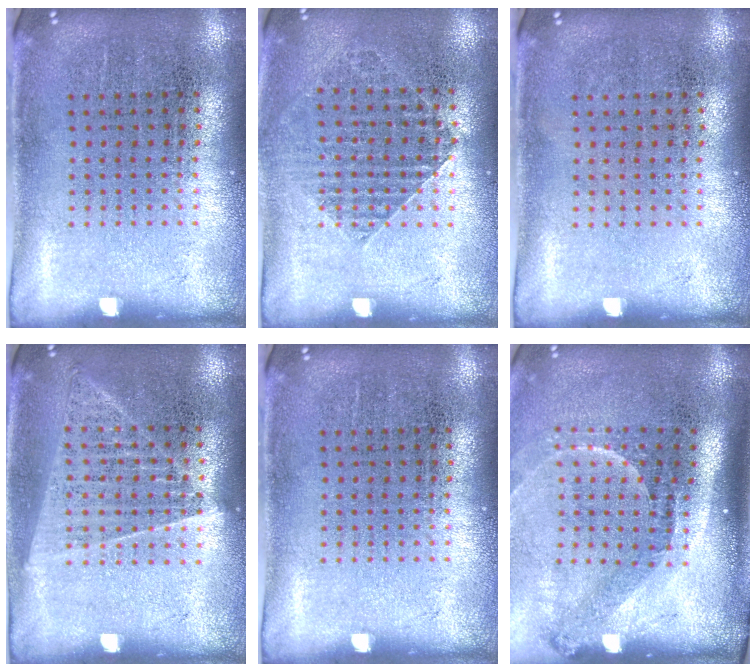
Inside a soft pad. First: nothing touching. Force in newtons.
{"total": 1.0, "press": 1.0, "slide": 0.2}
{"total": 0.0}
{"total": 1.4, "press": 1.3, "slide": 0.3}
{"total": 0.0}
{"total": 2.2, "press": 1.5, "slide": 1.6}